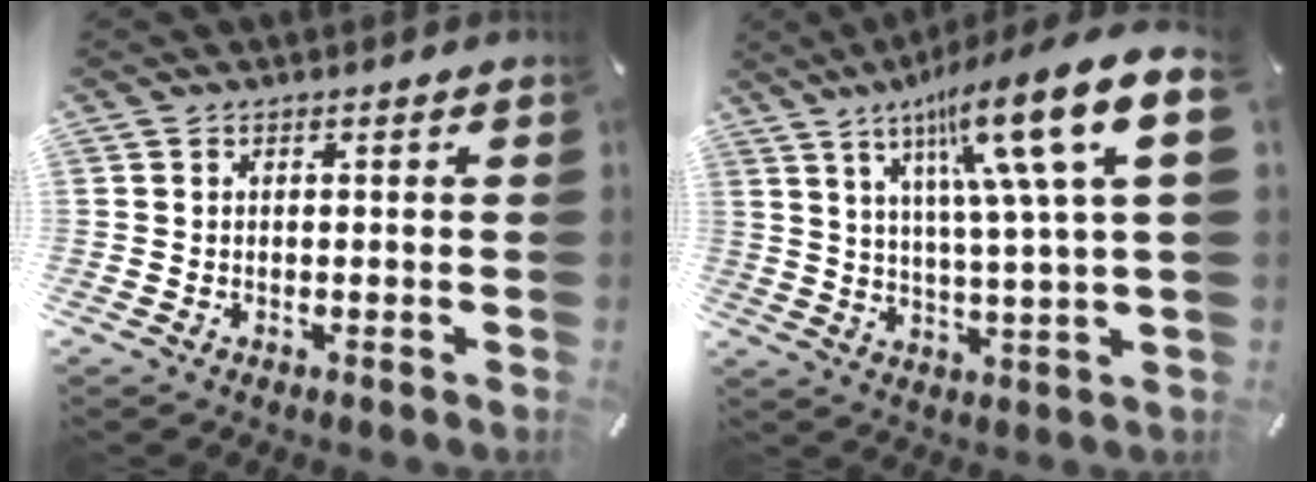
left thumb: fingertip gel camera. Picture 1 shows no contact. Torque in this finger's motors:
{"motor_torque": [2.33, 2.68, 2.19, -0.58, 0.27]}